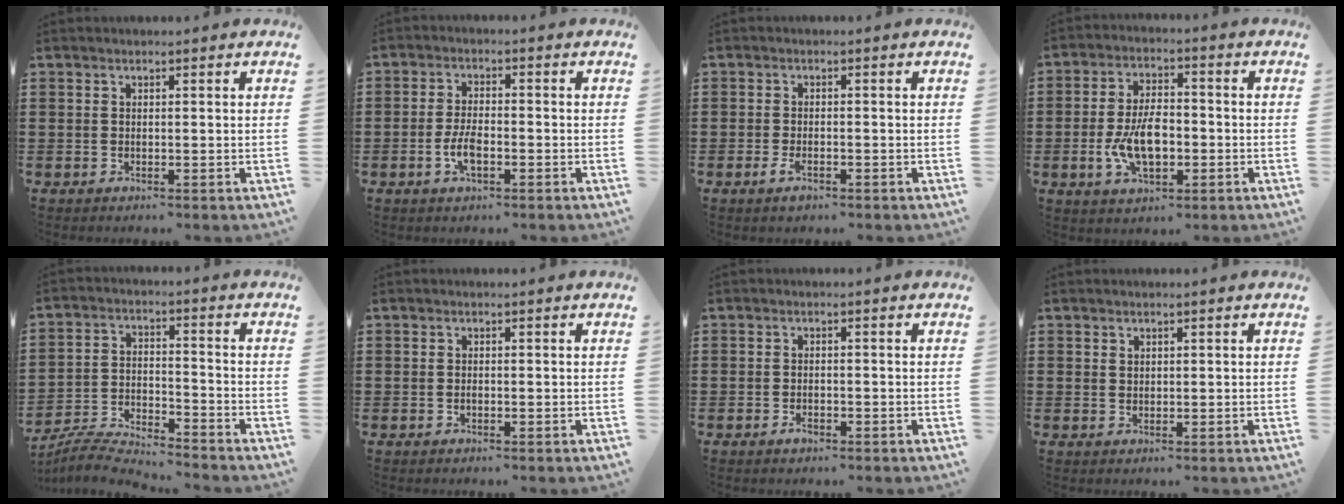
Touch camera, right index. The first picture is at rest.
{"total": 4.2, "force": [-1.4, 1.7, 3.5], "torque": [-0.092, -0.008, -0.031]}
{"total": 2.0, "force": [-1.1, 0.6, 1.6], "torque": [-0.038, -0.008, -0.021]}
{"total": 8.3, "force": [-1.6, 4.4, 6.9], "torque": [-0.143, -0.003, -0.036]}
{"total": 5.9, "force": [-5.8, 0.0, 1.0], "torque": [-0.028, 0.002, -0.116]}
{"total": 0.0}
{"total": 1.2, "force": [-0.8, 0.4, 0.9], "torque": [-0.019, -0.006, -0.012]}
{"total": 1.0, "force": [0.7, 0.7, 0.1], "torque": [-0.003, 0.003, 0.014]}